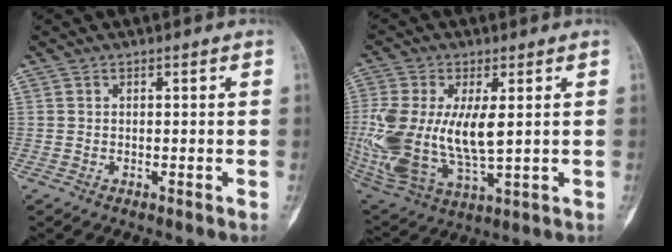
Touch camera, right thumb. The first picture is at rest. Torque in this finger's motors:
{"motor_torque": [2.13, 2.31, 1.19, 0.75, 0.25]}